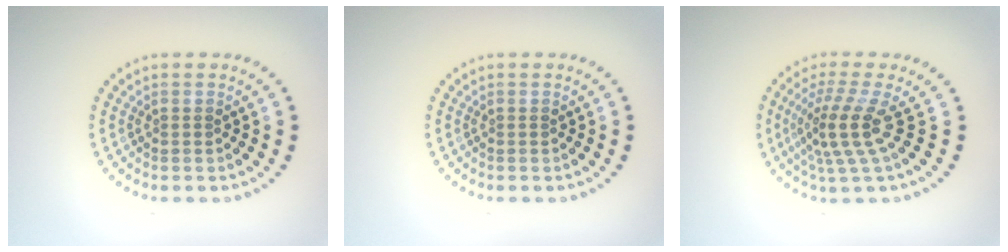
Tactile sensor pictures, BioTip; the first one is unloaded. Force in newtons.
{"total": 0.0}
{"total": 4.0, "press": 2.8, "slide": 2.9}